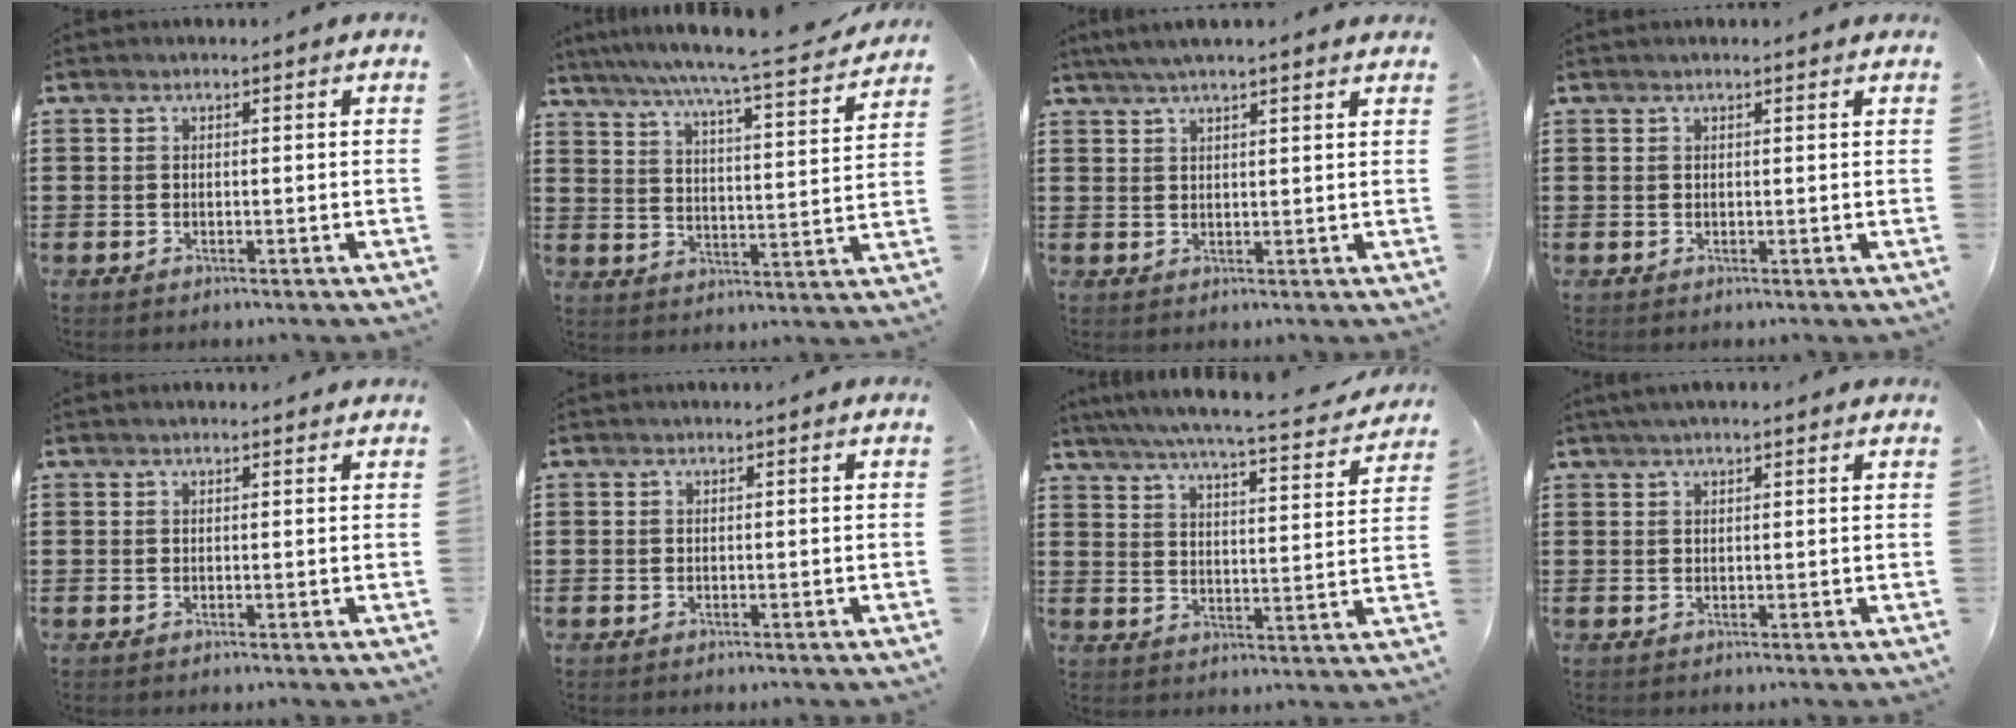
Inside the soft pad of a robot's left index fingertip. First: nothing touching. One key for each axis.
{"total": 6.6, "fx": 5.7, "fy": -0.7, "fz": 3.2, "tx": -0.086, "ty": -0.044, "tz": 0.089}
{"total": 3.4, "fx": 2.8, "fy": 0.1, "fz": 1.9, "tx": -0.042, "ty": 0.002, "tz": 0.051}
{"total": 0.5, "fx": 0.4, "fy": 0.0, "fz": 0.3, "tx": -0.007, "ty": 0.000, "tz": 0.008}
{"total": 0.6, "fx": 0.5, "fy": 0.1, "fz": 0.3, "tx": -0.008, "ty": 0.002, "tz": 0.009}
{"total": 0.0}
{"total": 5.8, "fx": 5.2, "fy": -0.2, "fz": 2.6, "tx": -0.073, "ty": -0.037, "tz": 0.084}
{"total": 1.8, "fx": 1.4, "fy": 0.3, "fz": 1.2, "tx": -0.024, "ty": 0.003, "tz": 0.026}